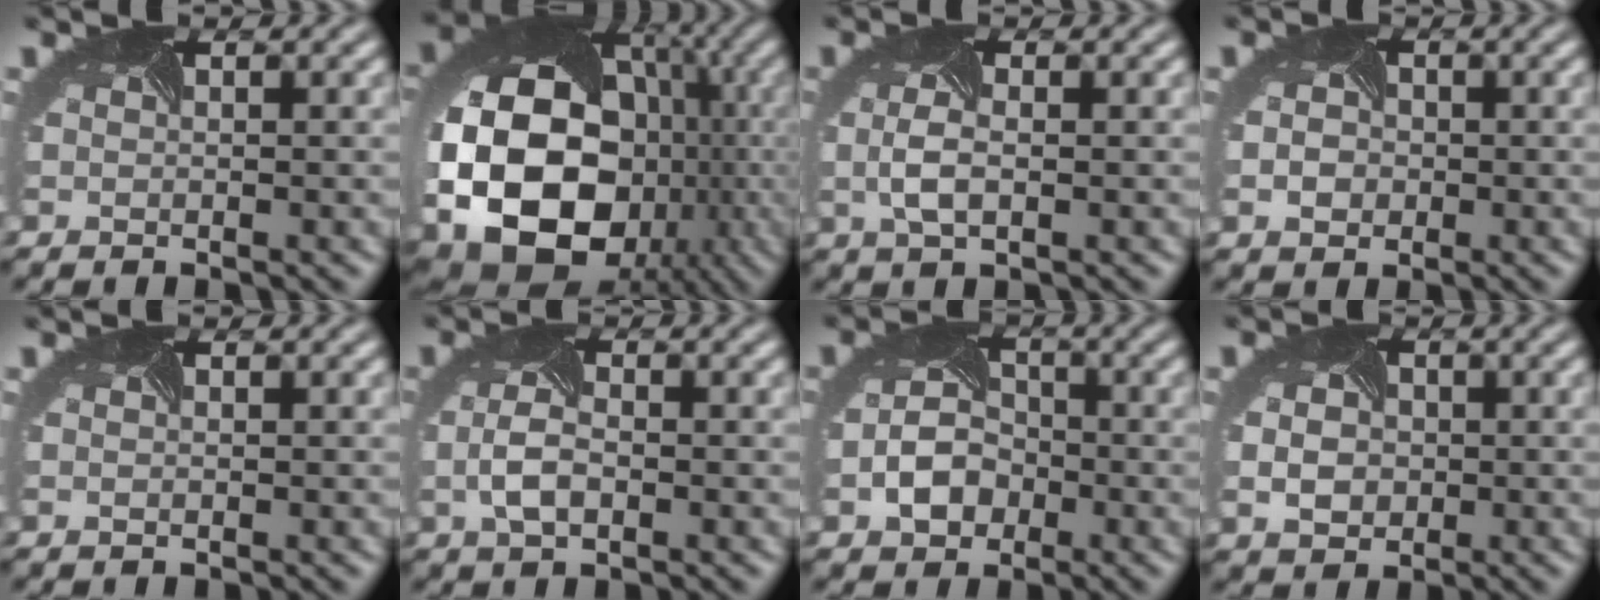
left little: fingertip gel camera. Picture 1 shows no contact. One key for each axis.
{"total": 20.5, "fx": -3.6, "fy": 15.9, "fz": 12.4, "tx": -0.243, "ty": -0.062, "tz": -0.056}
{"total": 2.1, "fx": -0.1, "fy": 0.7, "fz": 2.0, "tx": -0.055, "ty": -0.003, "tz": -0.004}
{"total": 3.5, "fx": 0.0, "fy": 2.7, "fz": 2.1, "tx": -0.030, "ty": 0.008, "tz": -0.007}
{"total": 0.0}
{"total": 2.6, "fx": -0.5, "fy": 1.3, "fz": 2.2, "tx": -0.060, "ty": -0.003, "tz": -0.009}
{"total": 3.5, "fx": -1.4, "fy": 2.6, "fz": 2.0, "tx": -0.038, "ty": -0.003, "tz": -0.026}
{"total": 4.9, "fx": 0.0, "fy": 3.8, "fz": 3.1, "tx": -0.044, "ty": 0.008, "tz": -0.008}